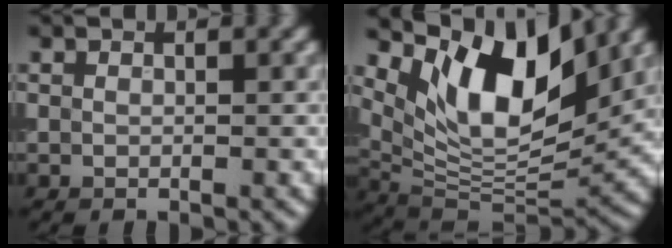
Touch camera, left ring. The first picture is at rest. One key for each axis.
{"total": 11.1, "fx": 5.7, "fy": 4.5, "fz": 8.3, "tx": -0.133, "ty": -0.006, "tz": 0.110}